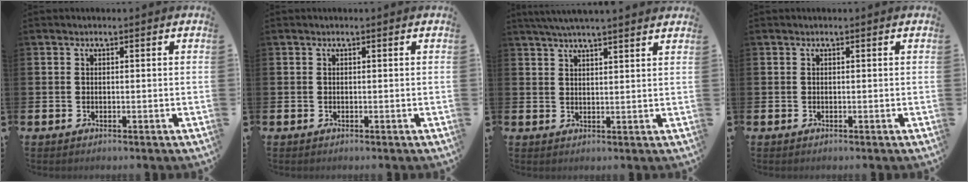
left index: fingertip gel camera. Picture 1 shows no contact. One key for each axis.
{"total": 0.0}
{"total": 4.2, "fx": 4.0, "fy": -0.4, "fz": 1.2, "tx": -0.031, "ty": -0.009, "tz": 0.072}
{"total": 0.0}